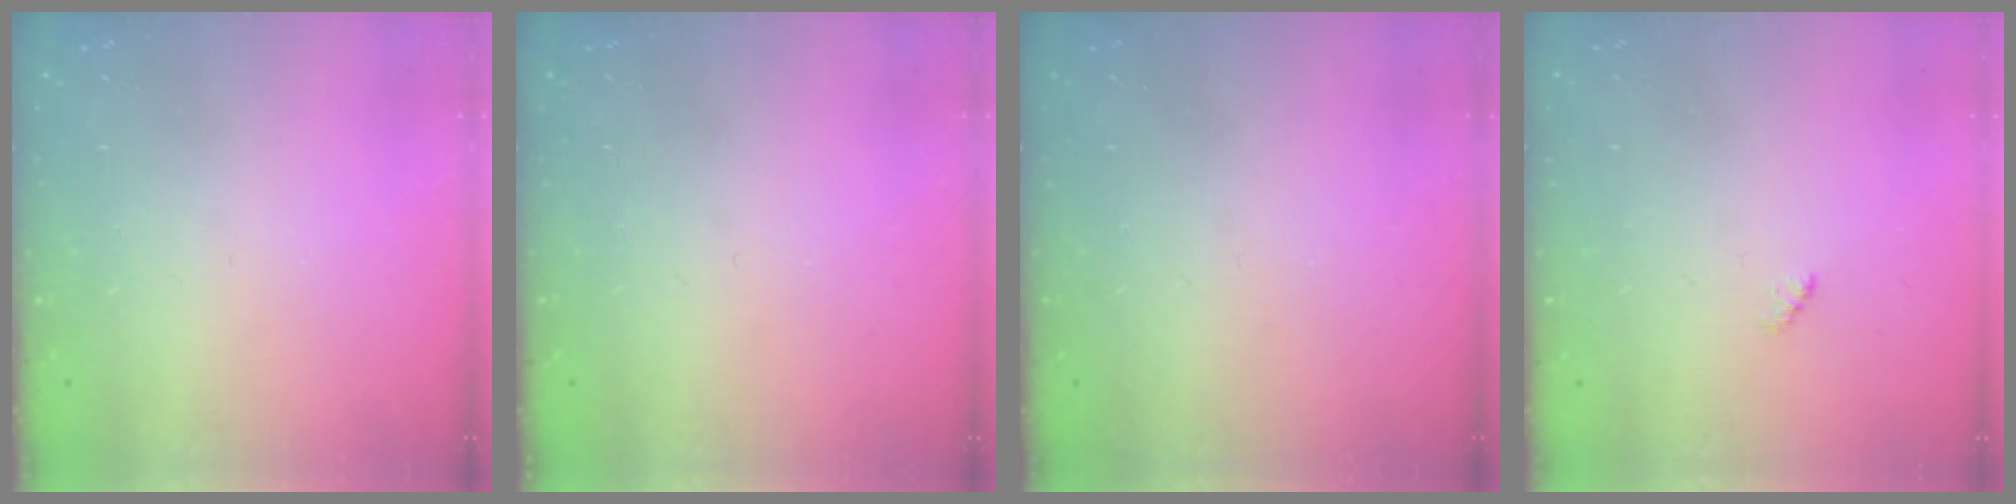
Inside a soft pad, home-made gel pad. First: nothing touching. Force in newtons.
{"total": 0.0}
{"total": 0.0}
{"total": 2.3, "press": 2.2, "slide": 0.5}